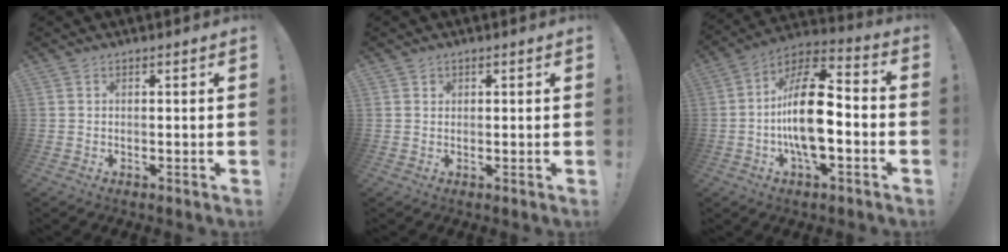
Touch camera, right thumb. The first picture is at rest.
{"total": 0.8, "force": [0.6, 0.5, 0.0], "torque": [0.006, -0.002, 0.010]}
{"total": 19.5, "force": [-3.1, 8.9, 17.0], "torque": [-0.300, 0.020, -0.051]}